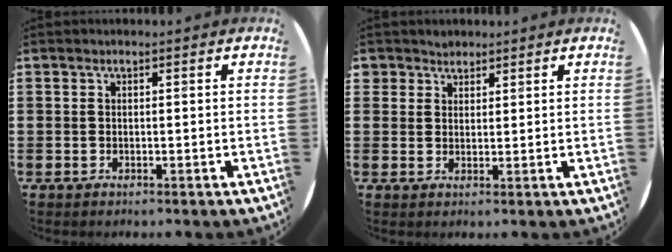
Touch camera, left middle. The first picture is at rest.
{"total": 2.1, "force": [1.8, 1.0, -0.2], "torque": [-0.001, 0.005, 0.036]}